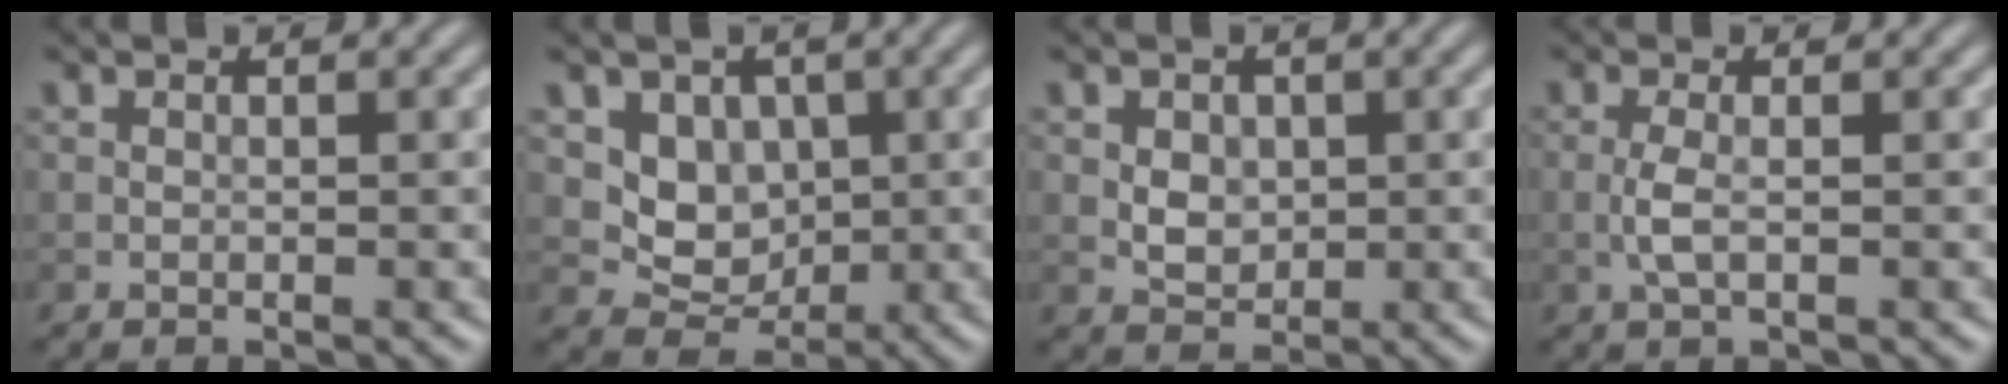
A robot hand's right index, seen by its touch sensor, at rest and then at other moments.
{"total": 4.4, "force": [0.7, 3.6, 2.3], "torque": [-0.039, -0.011, 0.013]}
{"total": 2.8, "force": [0.5, 2.2, 1.7], "torque": [-0.030, 0.003, 0.009]}
{"total": 1.9, "force": [-0.4, 0.5, 1.8], "torque": [-0.041, 0.001, -0.012]}